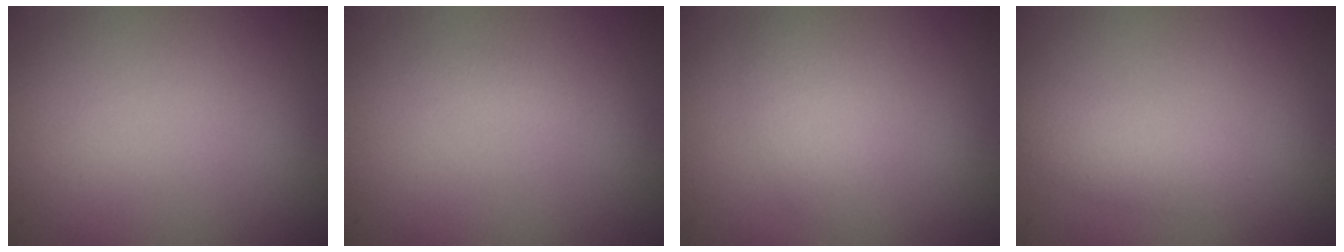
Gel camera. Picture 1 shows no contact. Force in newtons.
{"total": 0.6, "press": 0.6, "slide": 0.0}
{"total": 1.6, "press": 1.6, "slide": 0.1}
{"total": 2.0, "press": 2.0, "slide": 0.1}